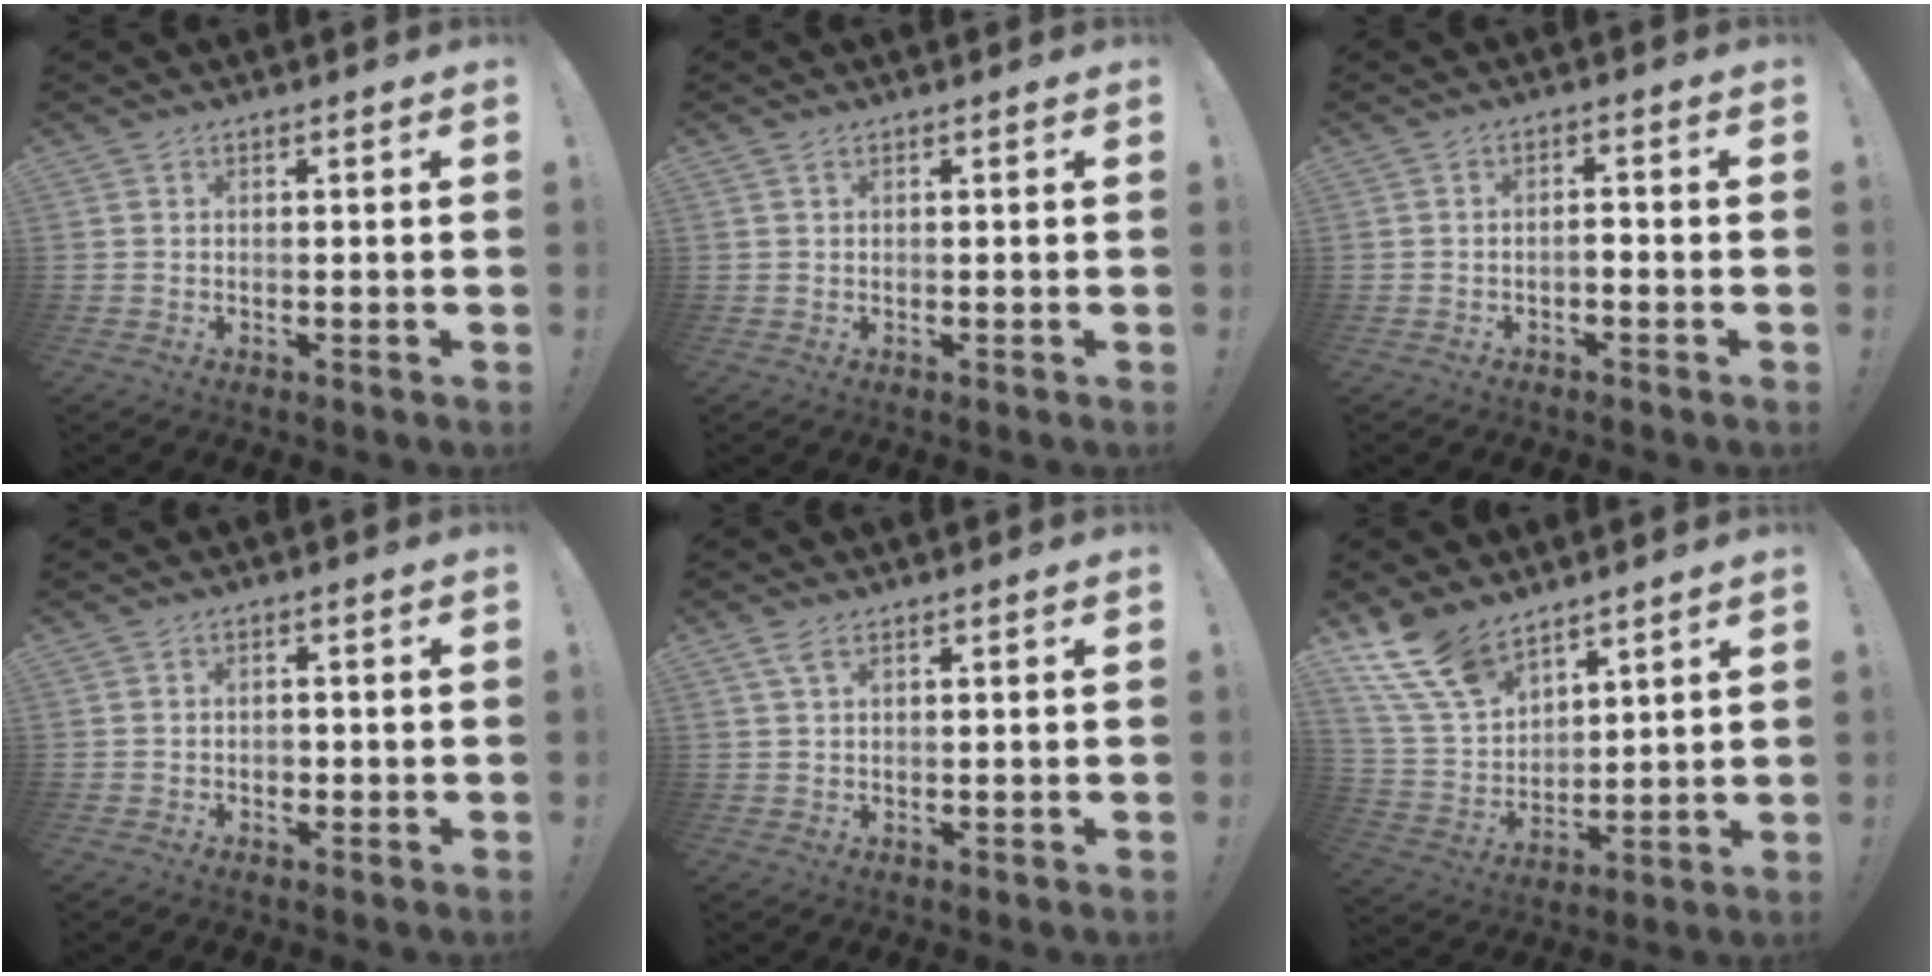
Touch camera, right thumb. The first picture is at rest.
{"total": 0.6, "force": [0.4, 0.3, 0.4], "torque": [-0.010, 0.001, 0.007]}
{"total": 2.1, "force": [-1.4, 0.5, 1.5], "torque": [-0.031, 0.008, -0.024]}
{"total": 1.6, "force": [-0.8, 1.2, 0.7], "torque": [-0.019, 0.005, -0.013]}
{"total": 3.1, "force": [1.7, 1.4, 2.1], "torque": [-0.038, -0.004, 0.030]}
{"total": 14.7, "force": [11.1, 7.4, 6.3], "torque": [-0.140, -0.067, 0.214]}